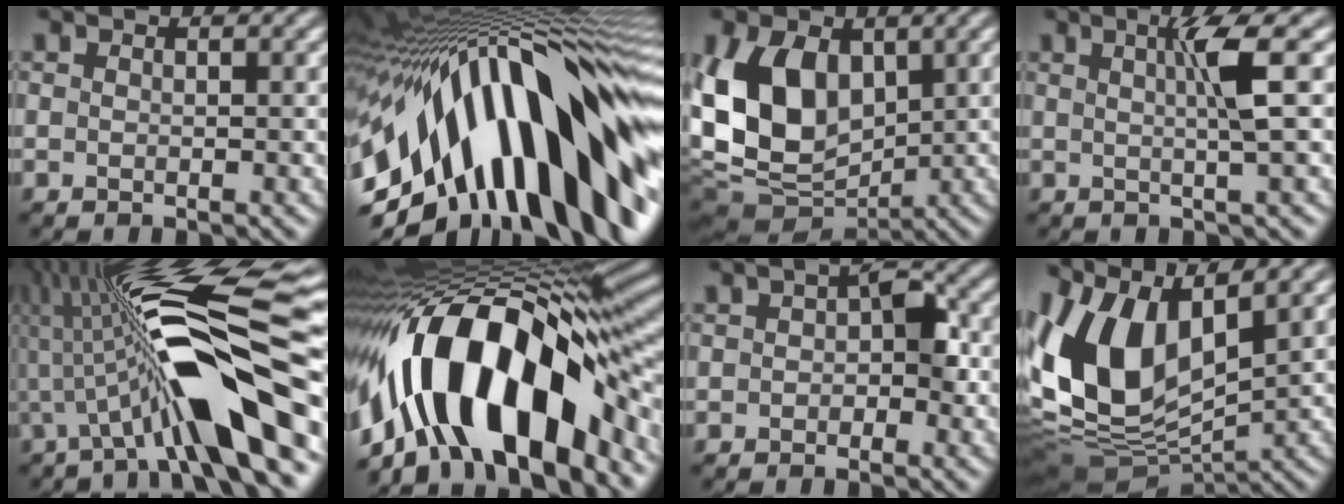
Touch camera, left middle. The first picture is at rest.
{"total": 18.5, "force": [-1.6, 9.0, 16.1], "torque": [-0.237, 0.010, -0.051]}
{"total": 13.0, "force": [1.1, 9.3, 9.1], "torque": [-0.195, -0.004, 0.015]}
{"total": 3.3, "force": [0.9, 0.2, 3.2], "torque": [-0.057, 0.004, 0.014]}
{"total": 12.6, "force": [-1.4, 2.6, 12.2], "torque": [-0.193, 0.025, -0.034]}
{"total": 16.2, "force": [-4.5, 7.8, 13.5], "torque": [-0.208, 0.018, -0.084]}
{"total": 3.2, "force": [0.1, 2.0, 2.6], "torque": [-0.032, 0.006, -0.009]}
{"total": 10.9, "force": [2.7, 6.3, 8.5], "torque": [-0.199, 0.000, 0.043]}